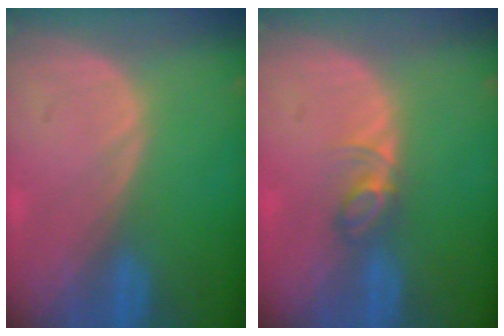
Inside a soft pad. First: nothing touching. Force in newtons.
{"total": 2.8, "press": 2.8, "slide": 0.4}